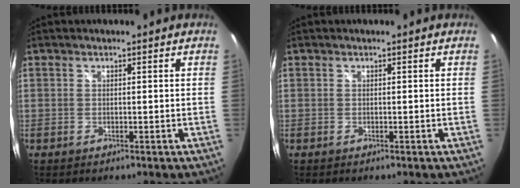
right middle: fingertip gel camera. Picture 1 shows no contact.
{"total": 0.0}